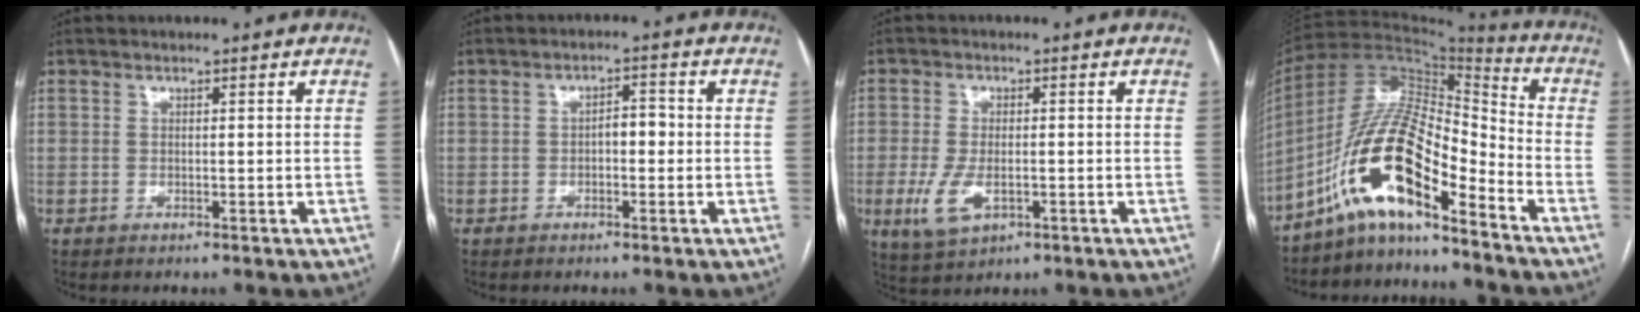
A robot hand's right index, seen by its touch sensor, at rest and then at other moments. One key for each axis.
{"total": 2.8, "fx": -0.4, "fy": 1.3, "fz": 2.4, "tx": -0.032, "ty": 0.012, "tz": -0.008}
{"total": 6.2, "fx": -1.9, "fy": 3.3, "fz": 4.9, "tx": -0.106, "ty": -0.009, "tz": -0.026}
{"total": 14.0, "fx": -8.7, "fy": 3.6, "fz": 10.4, "tx": -0.202, "ty": 0.034, "tz": -0.157}